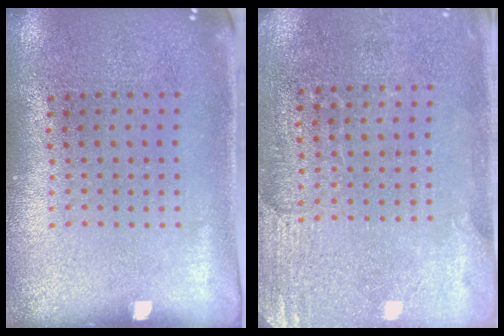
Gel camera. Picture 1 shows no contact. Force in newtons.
{"total": 2.8, "press": 2.6, "slide": 1.0}